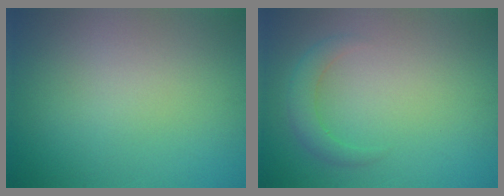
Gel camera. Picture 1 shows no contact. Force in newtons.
{"total": 2.2, "press": 2.2, "slide": 0.1}